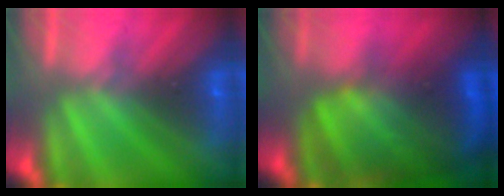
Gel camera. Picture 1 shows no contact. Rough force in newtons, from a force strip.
{"total": 7.6}